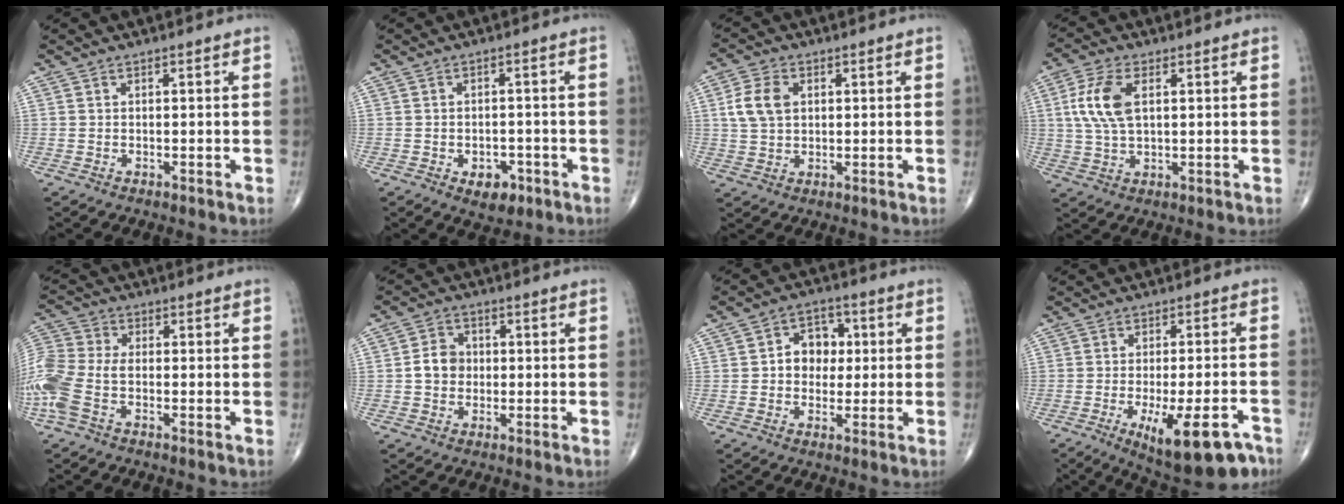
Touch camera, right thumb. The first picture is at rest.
{"total": 4.8, "force": [-2.2, 3.1, 3.0], "torque": [-0.022, 0.012, -0.025]}
{"total": 6.9, "force": [1.6, 4.8, 4.7], "torque": [-0.087, 0.002, 0.029]}
{"total": 8.8, "force": [2.0, 4.6, 7.3], "torque": [-0.163, 0.003, 0.039]}
{"total": 12.3, "force": [-3.3, 7.0, 9.6], "torque": [-0.254, 0.017, -0.068]}
{"total": 5.0, "force": [-0.2, 4.3, 2.5], "torque": [-0.031, 0.013, -0.010]}
{"total": 7.3, "force": [0.7, 5.9, 4.3], "torque": [-0.025, 0.013, 0.003]}
{"total": 14.7, "force": [-7.8, 4.9, 11.5], "torque": [-0.136, 0.020, -0.103]}